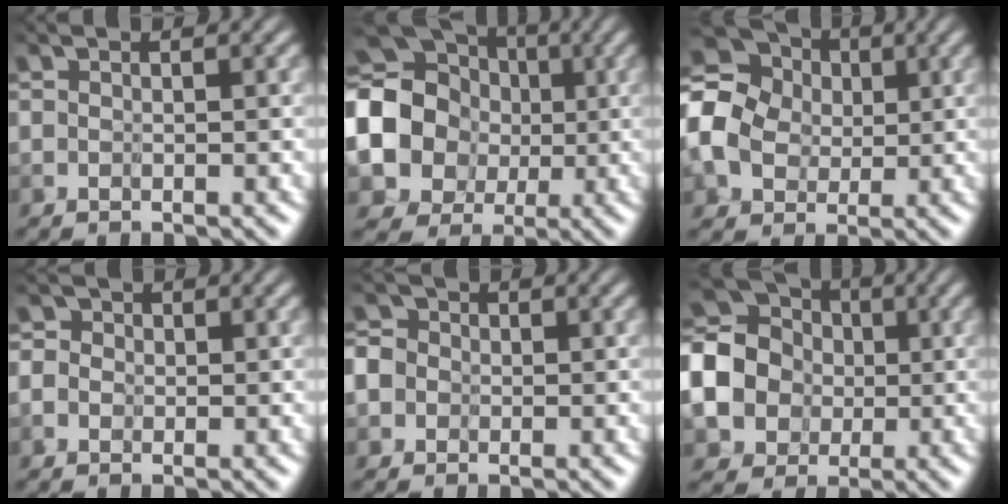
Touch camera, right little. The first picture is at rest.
{"total": 12.9, "force": [1.0, 11.7, 5.4], "torque": [-0.150, -0.001, -0.013]}
{"total": 9.3, "force": [1.2, 8.2, 4.2], "torque": [-0.154, 0.013, 0.005]}
{"total": 2.5, "force": [-0.5, 2.4, 0.0], "torque": [-0.015, 0.022, -0.035]}
{"total": 3.1, "force": [-1.0, 3.0, 0.2], "torque": [-0.022, 0.012, -0.046]}
{"total": 10.0, "force": [0.9, 8.8, 4.6], "torque": [-0.142, 0.005, -0.009]}